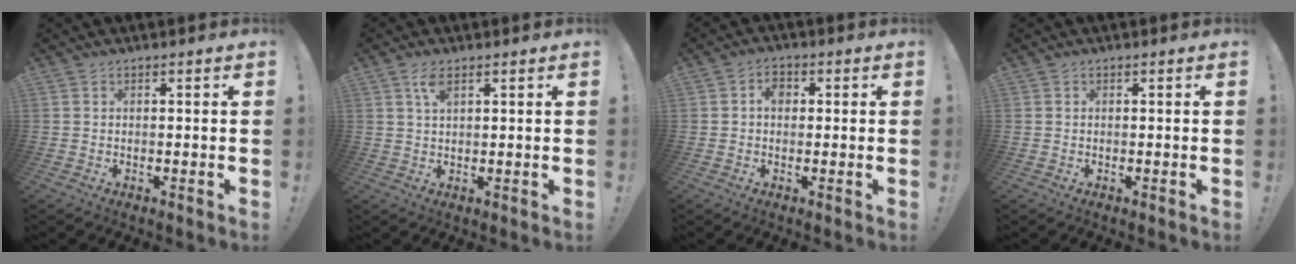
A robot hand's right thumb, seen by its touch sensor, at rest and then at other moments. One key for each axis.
{"total": 3.7, "fx": 1.9, "fy": 1.3, "fz": 2.9, "tx": -0.053, "ty": -0.002, "tz": 0.032}
{"total": 3.7, "fx": 0.4, "fy": 2.7, "fz": 2.5, "tx": -0.039, "ty": 0.006, "tz": 0.004}
{"total": 0.0}